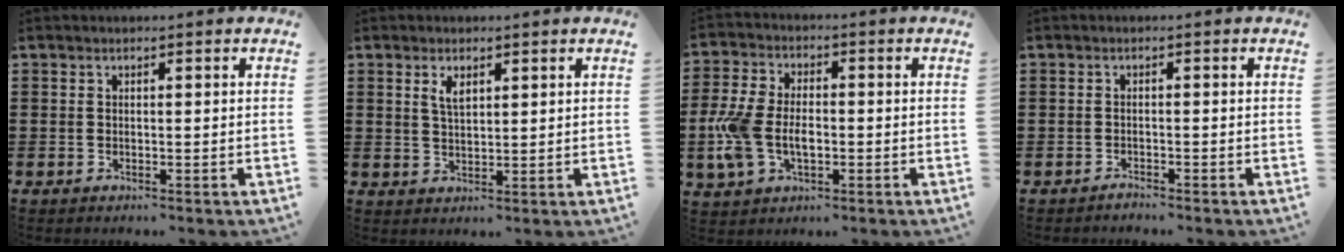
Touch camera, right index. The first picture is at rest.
{"total": 2.7, "force": [1.5, 1.2, 2.0], "torque": [-0.043, 0.003, 0.026]}
{"total": 7.9, "force": [-1.4, 4.7, 6.1], "torque": [-0.156, -0.002, -0.034]}
{"total": 1.1, "force": [-1.1, 0.1, 0.0], "torque": [-0.003, 0.002, -0.024]}